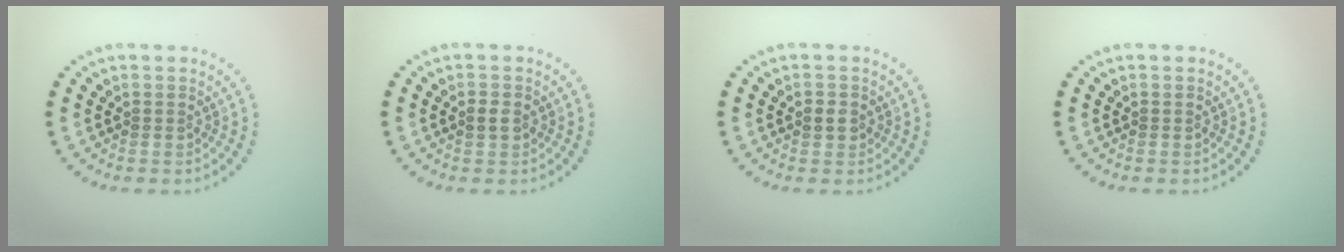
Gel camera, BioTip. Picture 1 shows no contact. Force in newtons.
{"total": 1.0, "press": 1.0, "slide": 0.2}
{"total": 1.1, "press": 1.0, "slide": 0.2}
{"total": 0.0}